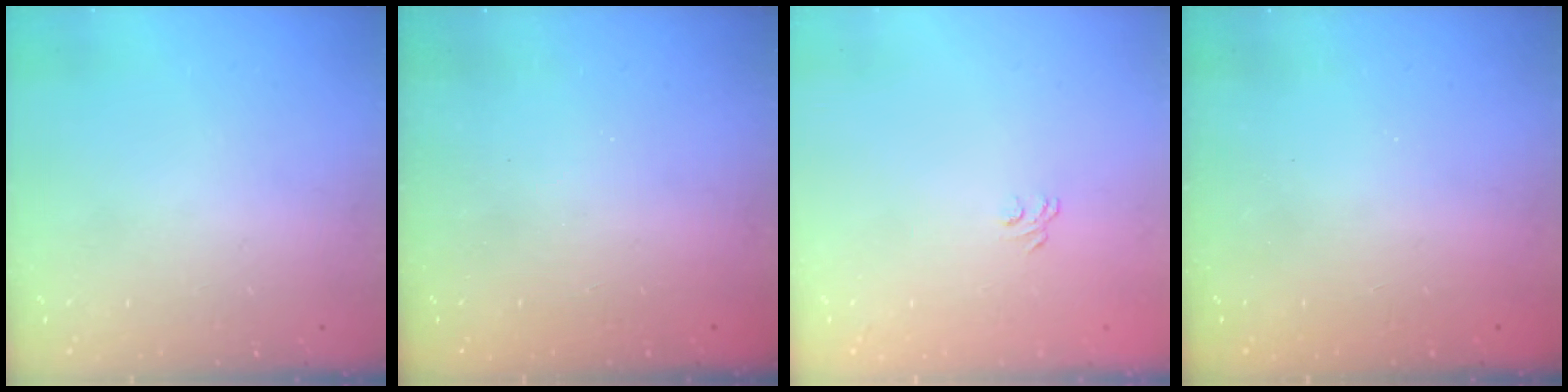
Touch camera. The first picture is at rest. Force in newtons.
{"total": 1.9, "press": 1.9, "slide": 0.6}
{"total": 3.0, "press": 2.8, "slide": 1.0}
{"total": 2.5, "press": 2.4, "slide": 0.8}